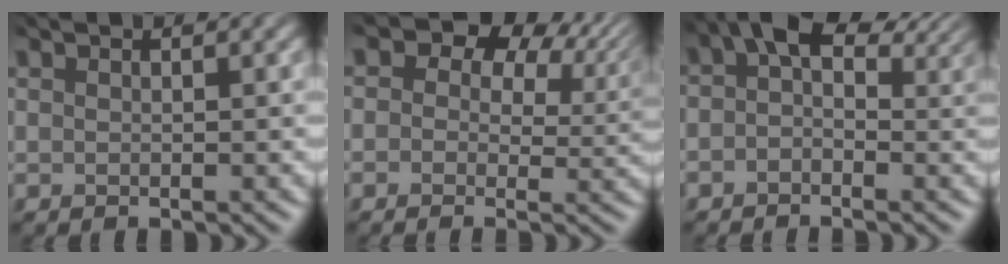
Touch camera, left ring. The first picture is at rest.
{"total": 7.9, "force": [3.8, 5.3, 4.5], "torque": [-0.061, -0.009, 0.053]}
{"total": 5.6, "force": [1.8, 3.7, 3.8], "torque": [-0.057, 0.008, 0.011]}